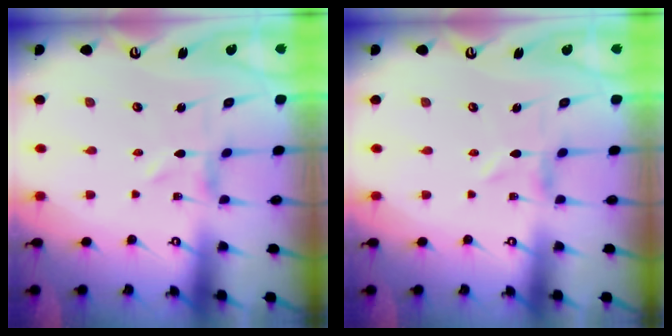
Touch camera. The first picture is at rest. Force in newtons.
{"total": 0.0}